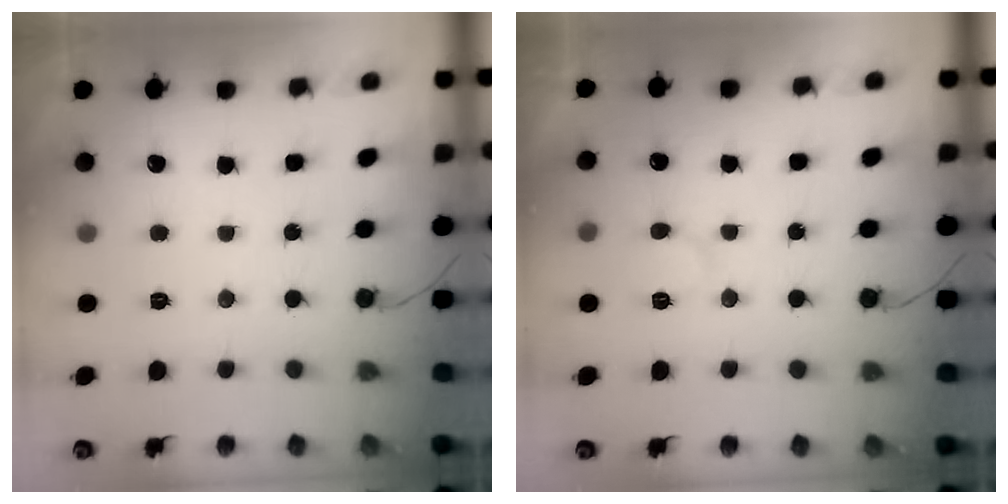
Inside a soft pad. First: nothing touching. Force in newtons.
{"total": 7.2, "press": 7.1, "slide": 0.6}